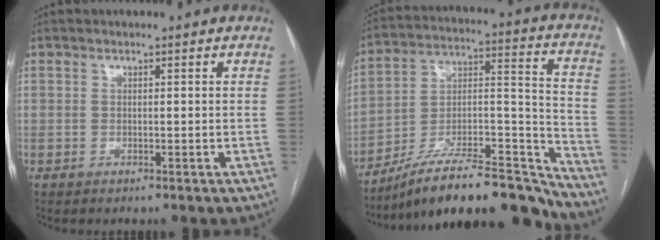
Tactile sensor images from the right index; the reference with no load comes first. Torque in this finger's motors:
{"motor_torque": [0.88, -1.26, 0.56, 0.16]}